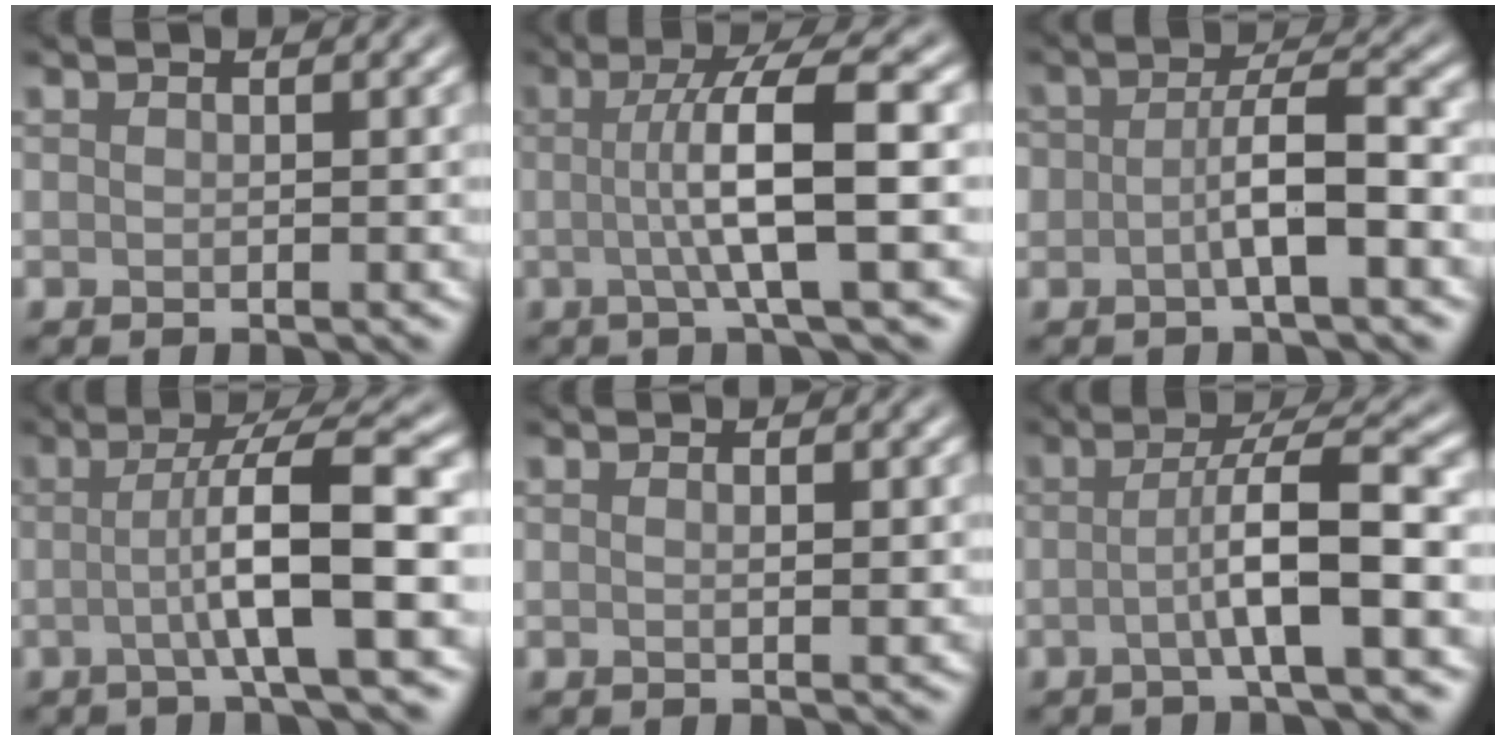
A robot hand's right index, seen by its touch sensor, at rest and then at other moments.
{"total": 7.3, "force": [-0.1, 1.3, 7.2], "torque": [-0.114, 0.007, -0.005]}
{"total": 3.9, "force": [-1.3, 1.4, 3.5], "torque": [-0.059, 0.011, -0.029]}
{"total": 7.1, "force": [-0.8, 1.0, 7.0], "torque": [-0.110, 0.014, -0.022]}
{"total": 1.1, "force": [0.2, 0.2, 1.0], "torque": [-0.016, -0.001, 0.003]}
{"total": 5.8, "force": [-1.1, 0.7, 5.6], "torque": [-0.089, 0.018, -0.032]}